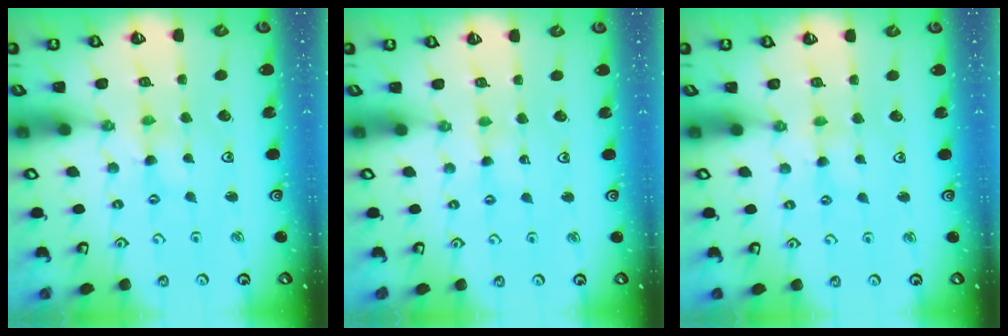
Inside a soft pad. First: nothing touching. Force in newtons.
{"total": 1.5, "press": 1.5, "slide": 0.3}
{"total": 1.8, "press": 1.8, "slide": 0.5}